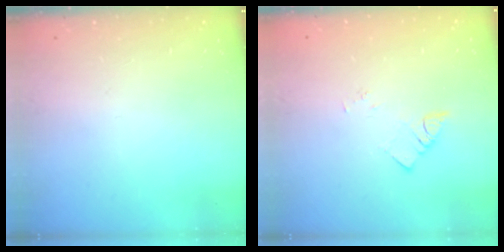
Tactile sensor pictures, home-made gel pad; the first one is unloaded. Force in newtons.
{"total": 2.2, "press": 2.2, "slide": 0.2}